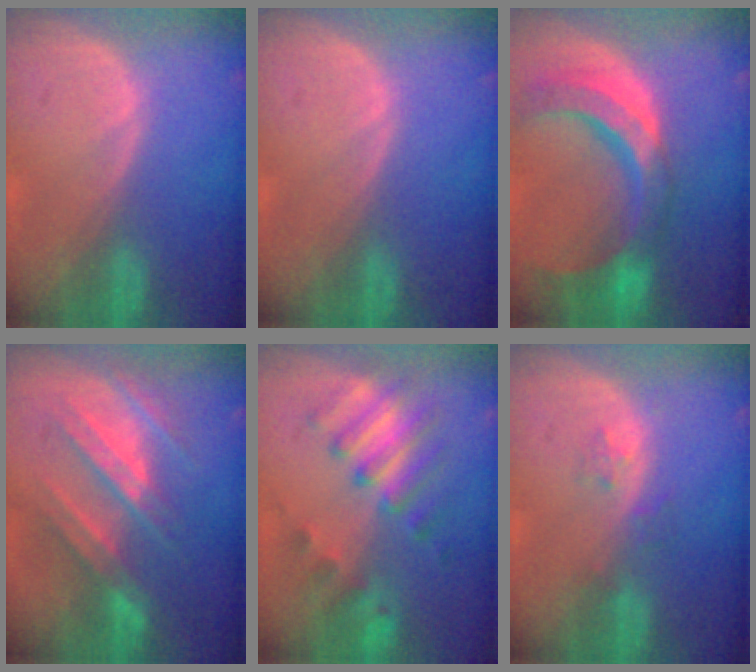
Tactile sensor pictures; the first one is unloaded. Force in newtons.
{"total": 0.0}
{"total": 11.4, "press": 9.6, "slide": 6.1}
{"total": 8.1, "press": 8.0, "slide": 0.6}
{"total": 7.4, "press": 7.3, "slide": 1.3}
{"total": 1.9, "press": 1.9, "slide": 0.2}